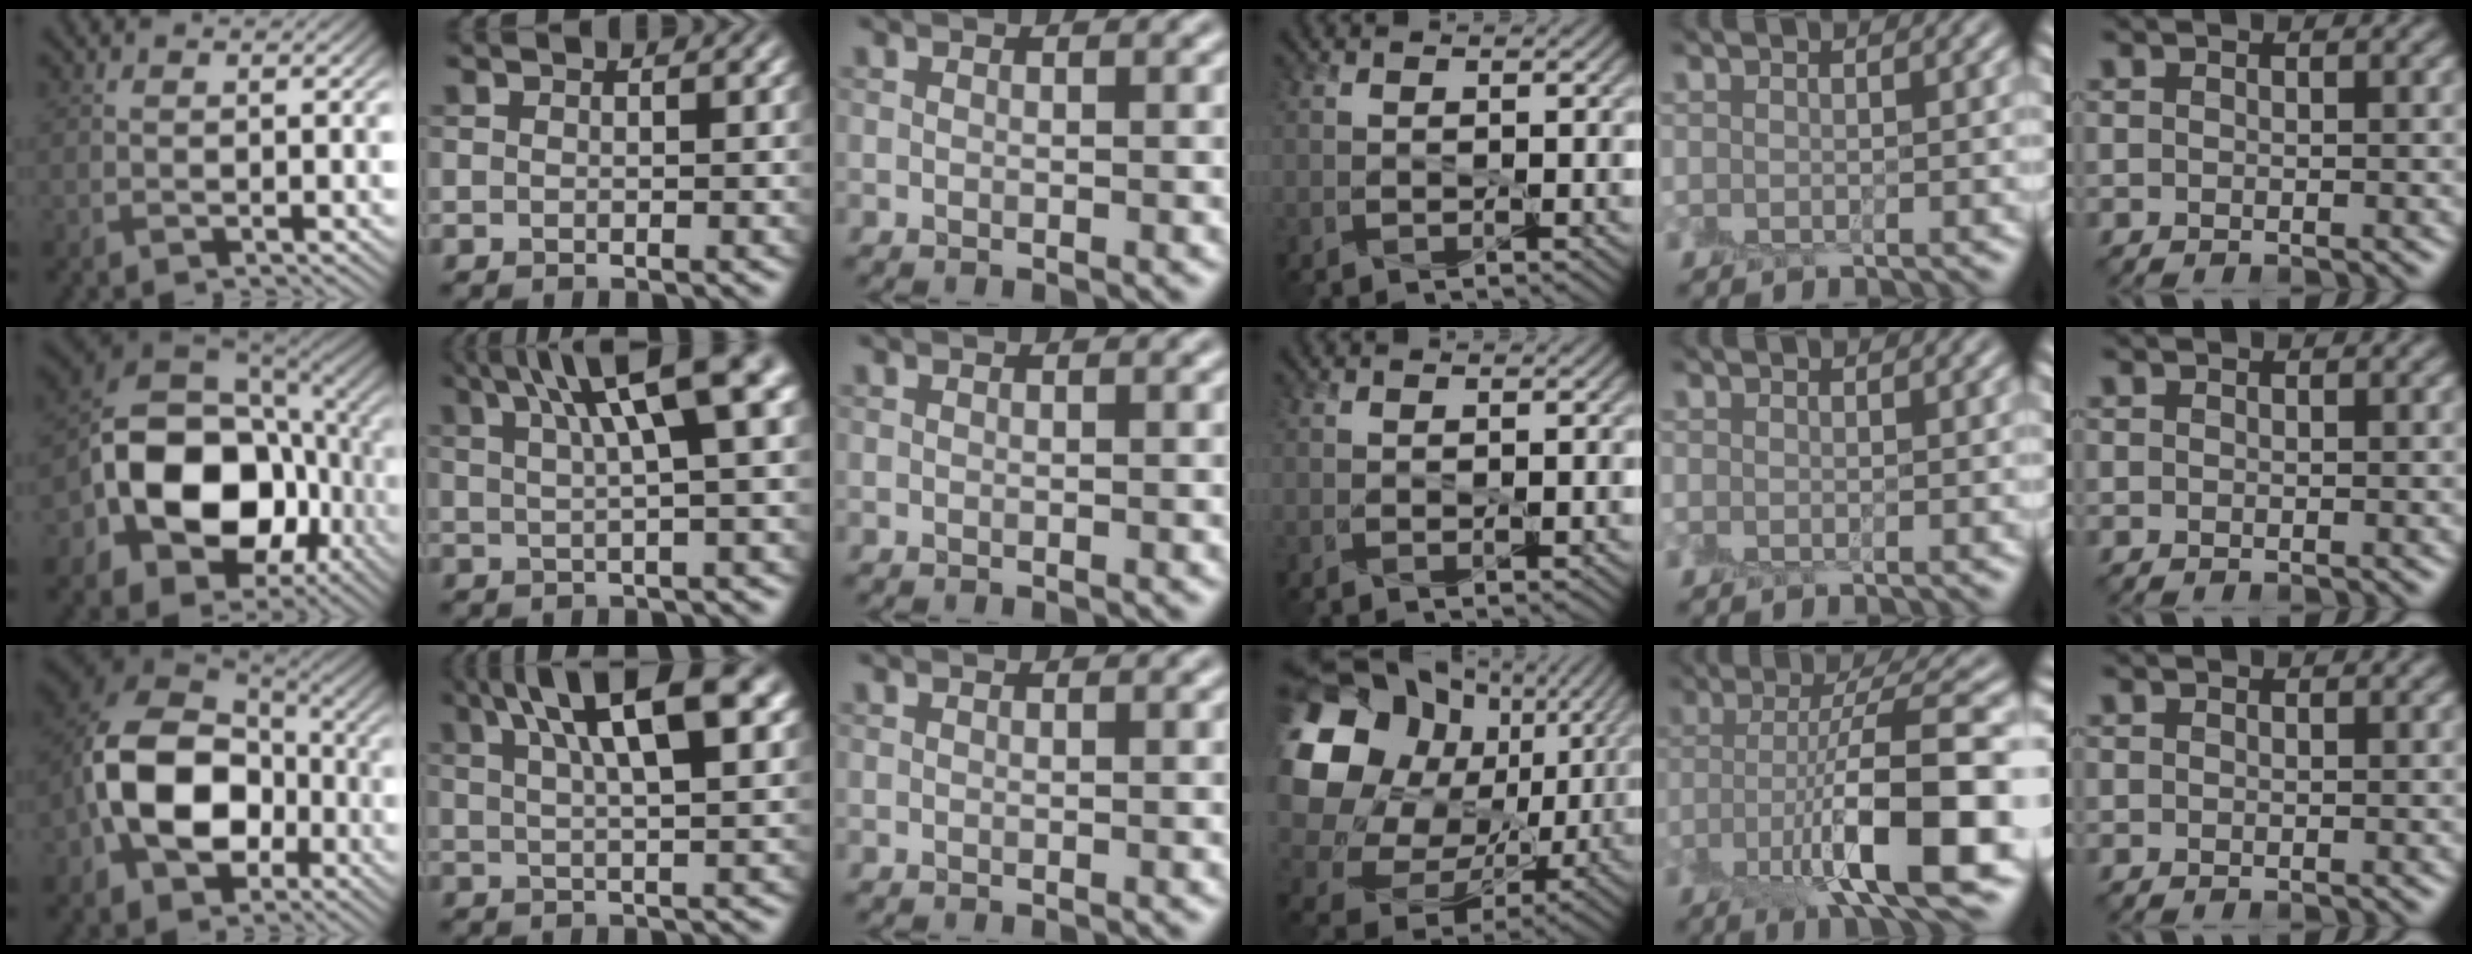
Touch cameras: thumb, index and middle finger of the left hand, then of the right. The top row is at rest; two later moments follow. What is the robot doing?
{"motion": "peel", "object": "envelope seal"}